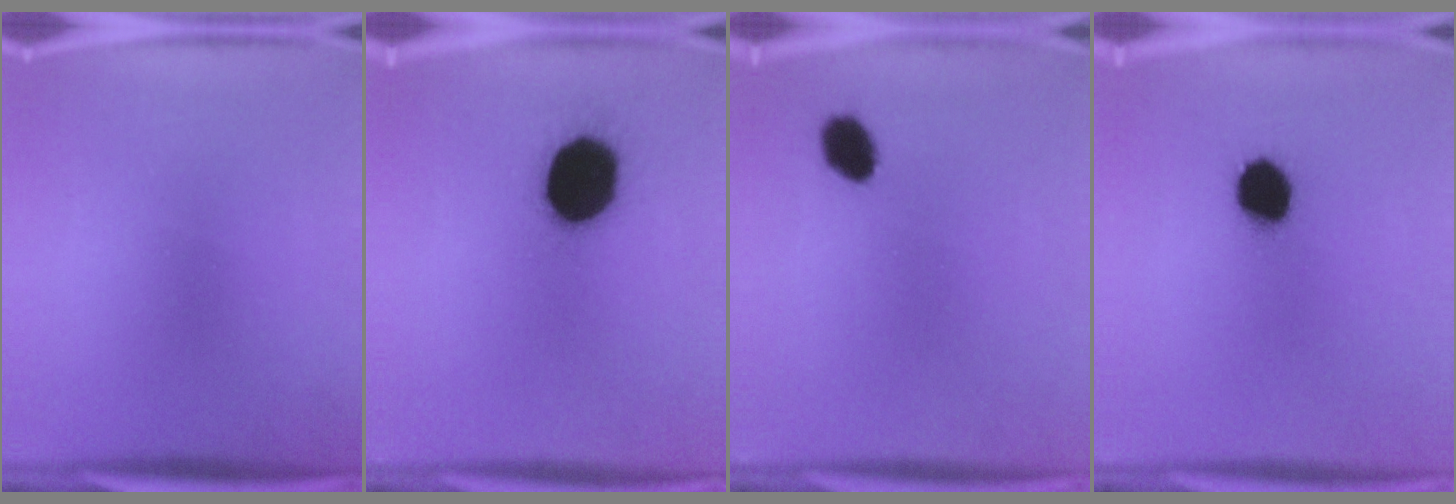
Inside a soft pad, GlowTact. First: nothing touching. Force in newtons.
{"total": 19.6}
{"total": 5.5}
{"total": 9.3}